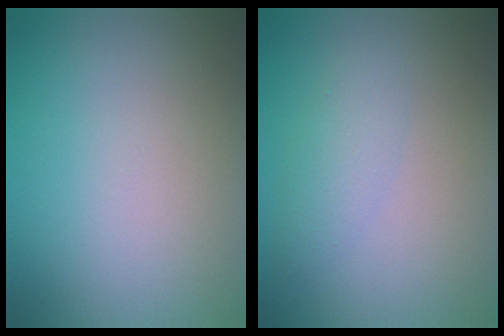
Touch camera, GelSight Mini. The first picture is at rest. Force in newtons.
{"total": 1.9, "press": 1.9, "slide": 0.1}